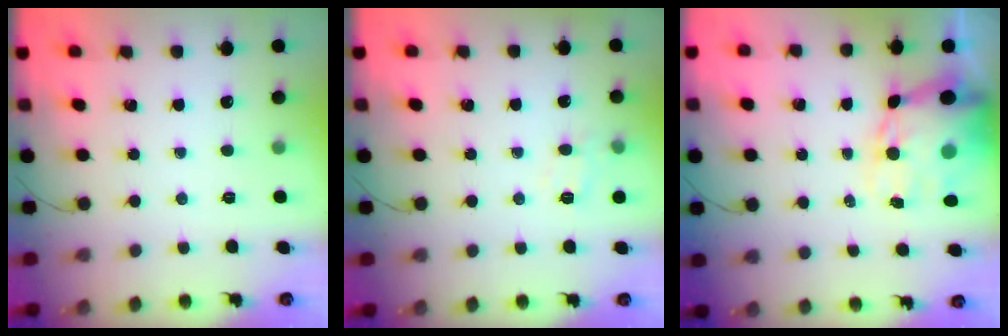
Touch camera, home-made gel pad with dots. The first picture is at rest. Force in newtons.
{"total": 7.7, "press": 7.6, "slide": 1.2}
{"total": 15.3, "press": 14.9, "slide": 3.5}